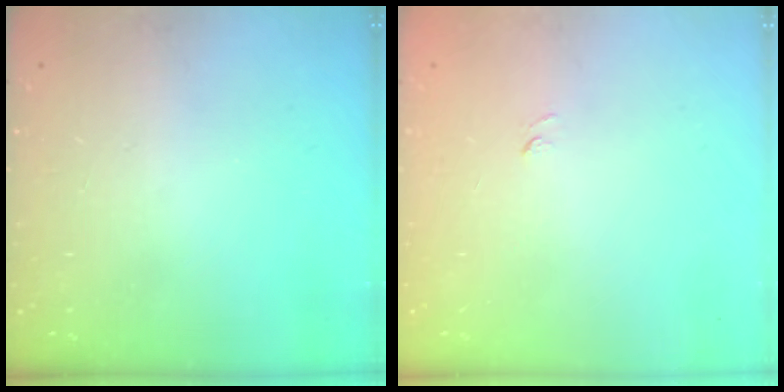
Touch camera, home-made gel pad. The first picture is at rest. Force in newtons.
{"total": 3.3, "press": 3.1, "slide": 1.0}